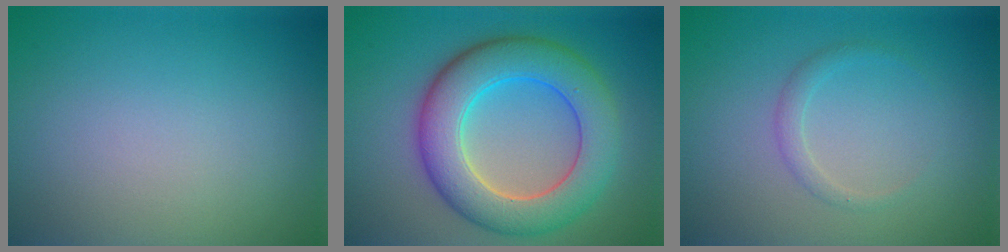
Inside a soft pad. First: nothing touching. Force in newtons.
{"total": 8.4, "press": 8.4, "slide": 0.3}
{"total": 1.2, "press": 1.2, "slide": 0.1}